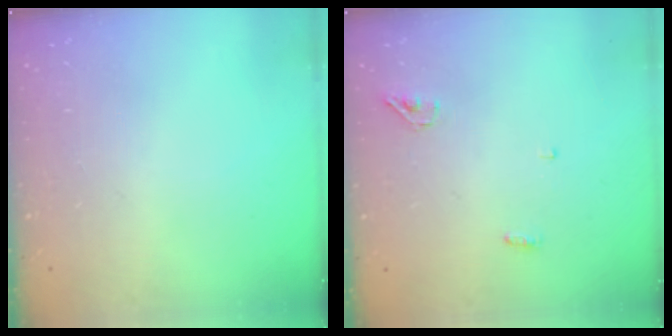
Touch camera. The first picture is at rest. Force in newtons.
{"total": 3.4, "press": 3.3, "slide": 1.0}